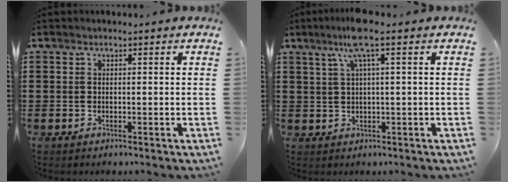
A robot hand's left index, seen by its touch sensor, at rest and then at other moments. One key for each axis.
{"total": 5.6, "fx": 2.5, "fy": 0.0, "fz": 5.0, "tx": -0.103, "ty": 0.004, "tz": 0.040}